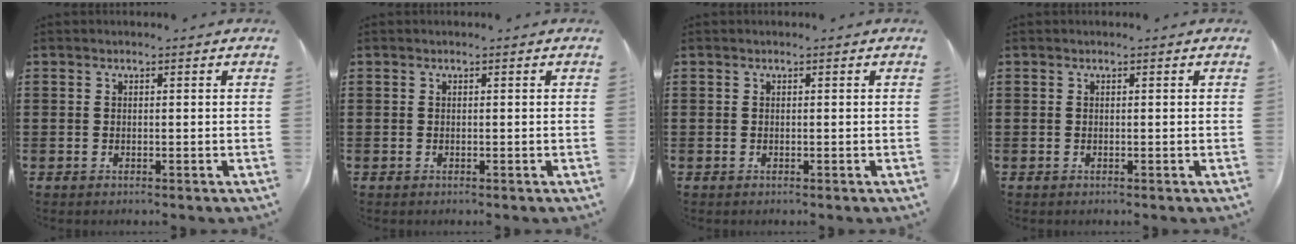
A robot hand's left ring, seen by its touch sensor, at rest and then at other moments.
{"total": 0.0}
{"total": 0.0}
{"total": 0.0}